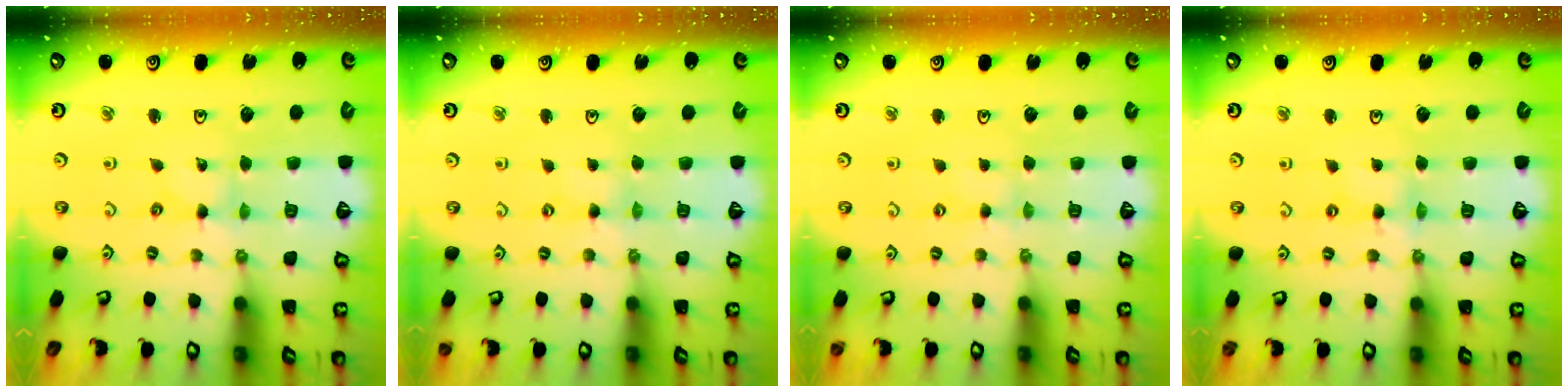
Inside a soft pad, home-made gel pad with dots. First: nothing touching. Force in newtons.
{"total": 1.3, "press": 1.2, "slide": 0.2}
{"total": 1.2, "press": 1.1, "slide": 0.2}
{"total": 0.8, "press": 0.8, "slide": 0.2}